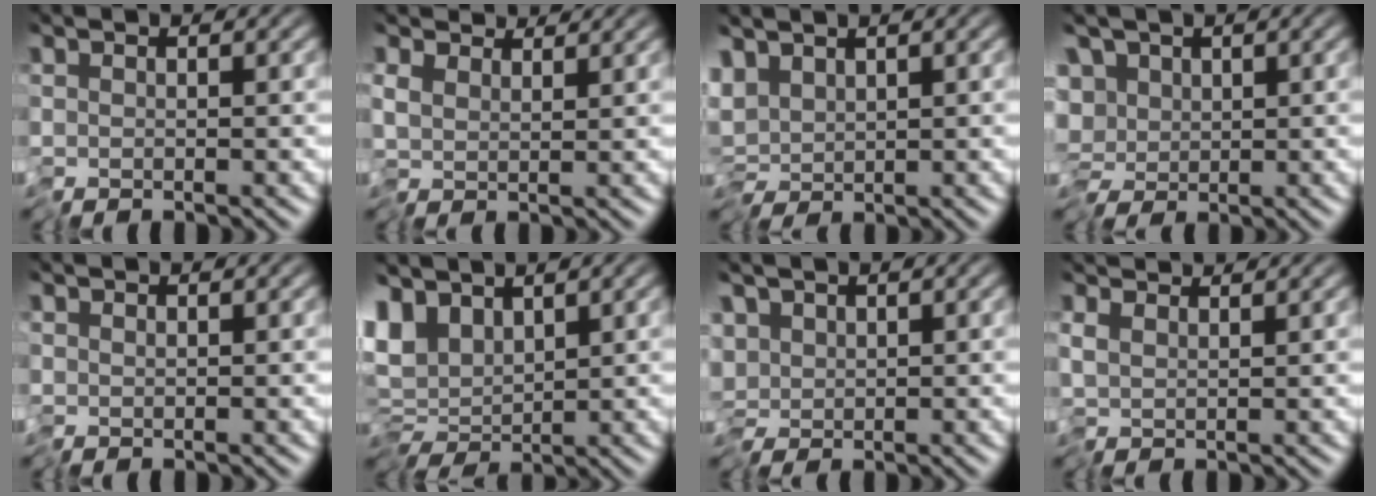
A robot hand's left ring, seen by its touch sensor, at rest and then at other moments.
{"total": 2.9, "force": [2.2, 1.3, 1.3], "torque": [-0.031, 0.006, 0.032]}
{"total": 2.4, "force": [0.3, 1.3, 2.0], "torque": [-0.036, 0.005, 0.000]}
{"total": 5.4, "force": [-0.3, 4.1, 3.5], "torque": [-0.033, 0.015, -0.029]}
{"total": 0.0}
{"total": 6.8, "force": [2.0, 3.9, 5.2], "torque": [-0.078, -0.001, 0.034]}
{"total": 2.6, "force": [-0.3, 1.6, 2.0], "torque": [-0.034, 0.009, -0.012]}
{"total": 1.7, "force": [1.4, 0.3, 0.8], "torque": [-0.018, 0.007, 0.024]}